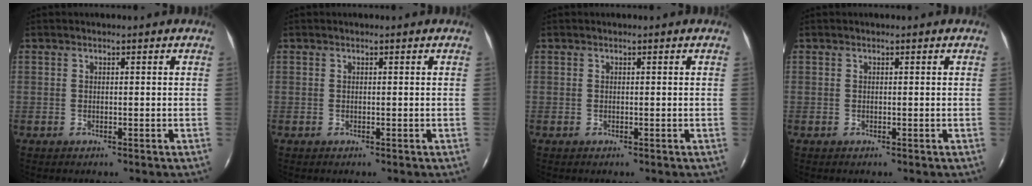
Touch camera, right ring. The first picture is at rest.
{"total": 0.0}
{"total": 0.0}
{"total": 0.0}